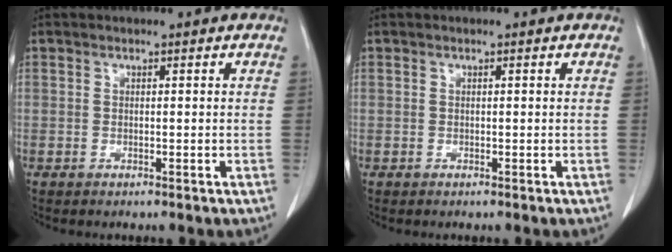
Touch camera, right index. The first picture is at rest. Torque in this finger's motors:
{"motor_torque": [0.14, 0.03, -0.01, 0.01]}